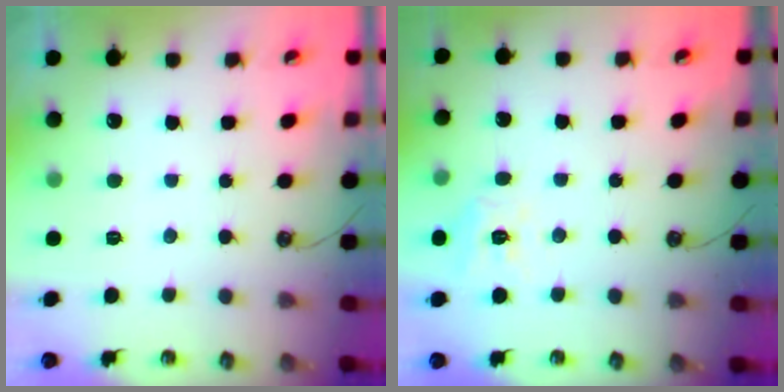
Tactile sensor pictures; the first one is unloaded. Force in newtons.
{"total": 9.3, "press": 9.3, "slide": 0.9}